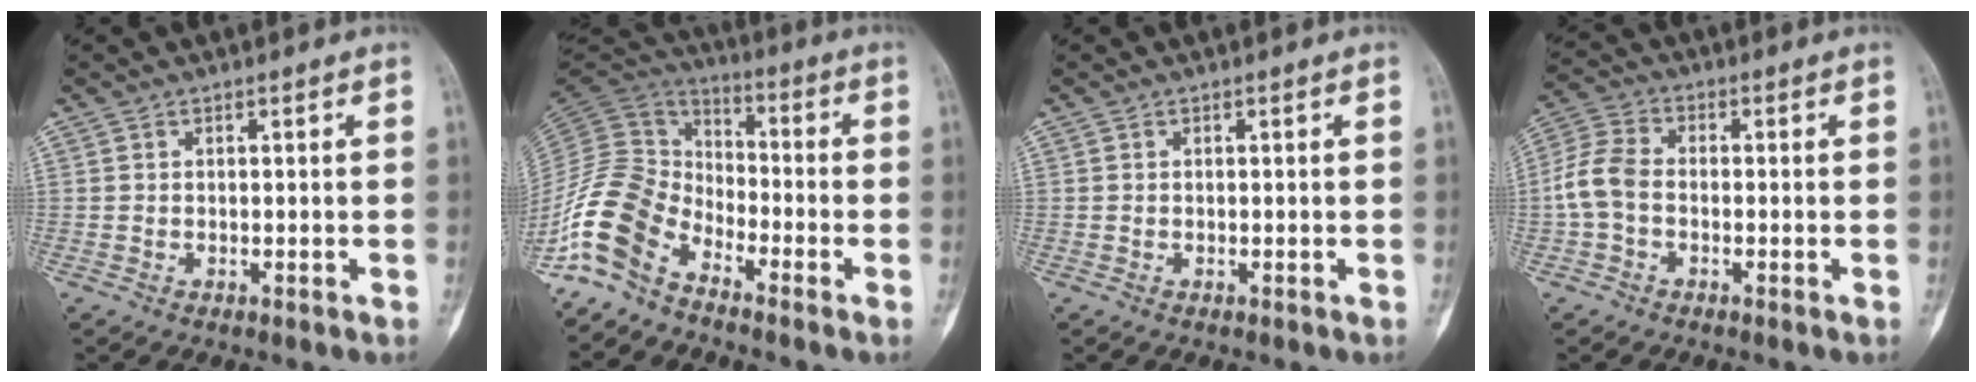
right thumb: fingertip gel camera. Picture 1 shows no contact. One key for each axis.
{"total": 13.0, "fx": -8.6, "fy": 7.4, "fz": 6.4, "tx": -0.129, "ty": 0.073, "tz": -0.187}
{"total": 0.0}
{"total": 6.6, "fx": -1.2, "fy": 4.5, "fz": 4.7, "tx": -0.101, "ty": 0.018, "tz": -0.036}